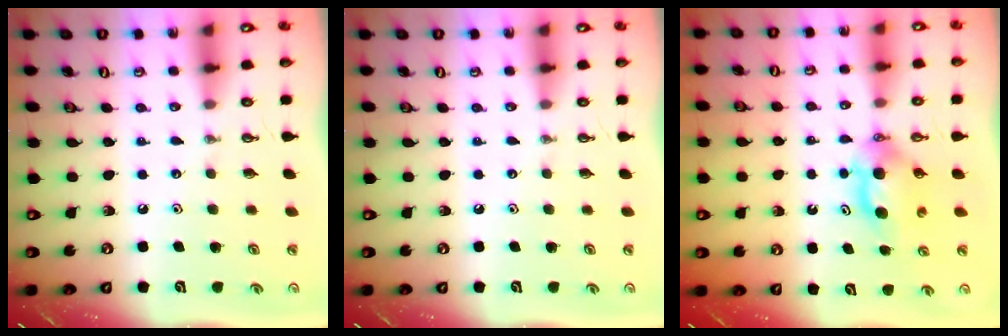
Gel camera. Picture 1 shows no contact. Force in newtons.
{"total": 0.0}
{"total": 5.9, "press": 5.6, "slide": 1.9}